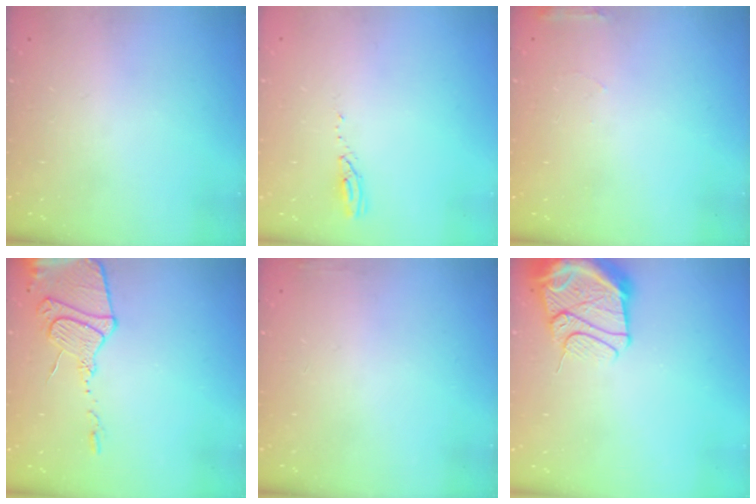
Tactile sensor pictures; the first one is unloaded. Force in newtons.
{"total": 3.4, "press": 3.3, "slide": 0.3}
{"total": 5.2, "press": 5.0, "slide": 1.3}
{"total": 14.1, "press": 14.0, "slide": 1.3}
{"total": 3.5, "press": 3.1, "slide": 1.6}
{"total": 14.8, "press": 14.7, "slide": 1.7}